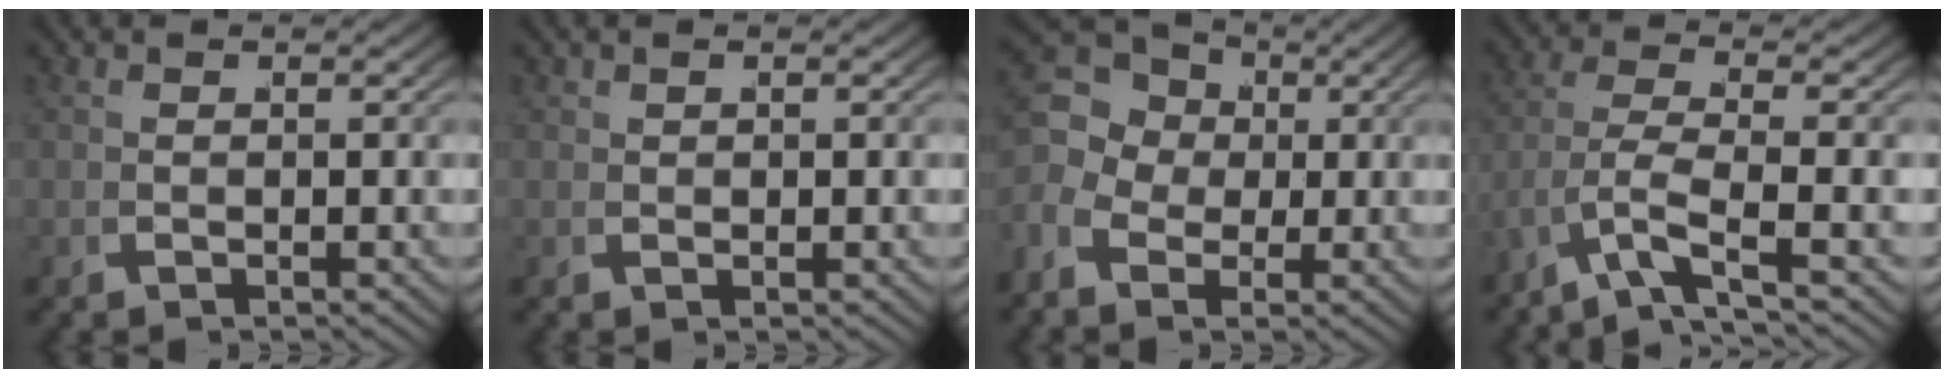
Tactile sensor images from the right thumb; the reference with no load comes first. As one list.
[{"total": 0.7, "force": [0.5, 0.3, 0.4], "torque": [-0.008, -0.002, 0.013]}, {"total": 7.1, "force": [2.4, 5.3, 4.1], "torque": [-0.087, 0.000, 0.035]}, {"total": 5.3, "force": [-2.1, 2.6, 4.1], "torque": [-0.118, -0.036, -0.017]}]